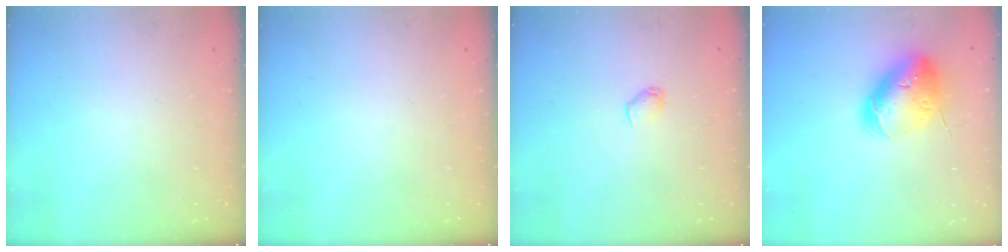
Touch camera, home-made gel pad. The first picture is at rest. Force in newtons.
{"total": 0.0}
{"total": 3.0, "press": 2.9, "slide": 0.7}
{"total": 18.5, "press": 18.3, "slide": 2.7}